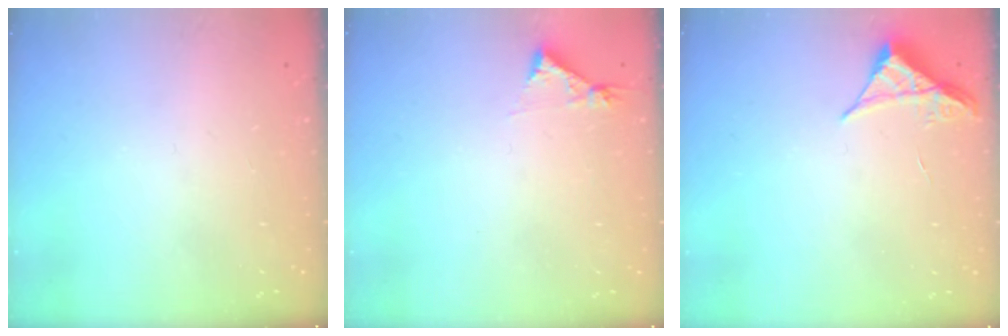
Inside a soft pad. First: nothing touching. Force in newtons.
{"total": 4.3, "press": 4.3, "slide": 0.5}
{"total": 4.1, "press": 4.1, "slide": 0.5}